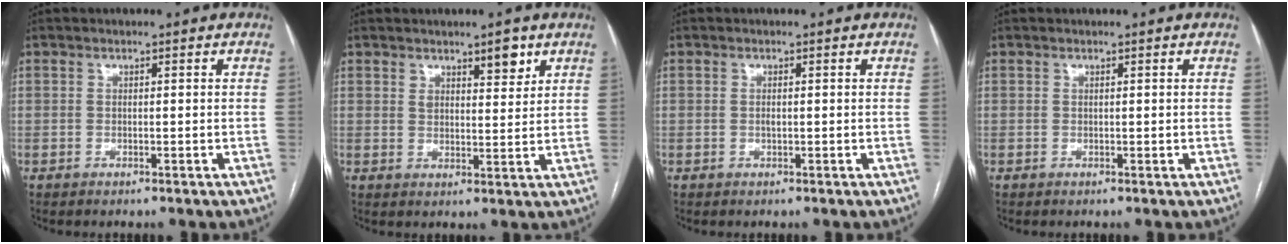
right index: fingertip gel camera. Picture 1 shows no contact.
{"total": 4.5, "force": [3.0, 1.6, 3.0], "torque": [-0.046, -0.003, 0.047]}
{"total": 0.7, "force": [-0.1, 0.3, 0.6], "torque": [-0.013, 0.000, -0.001]}
{"total": 0.0}